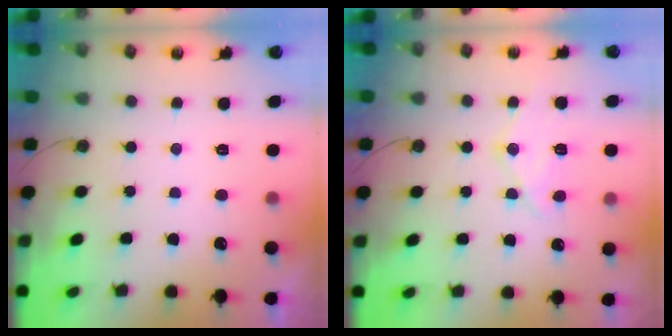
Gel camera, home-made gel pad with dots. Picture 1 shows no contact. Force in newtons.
{"total": 14.4, "press": 14.3, "slide": 1.4}